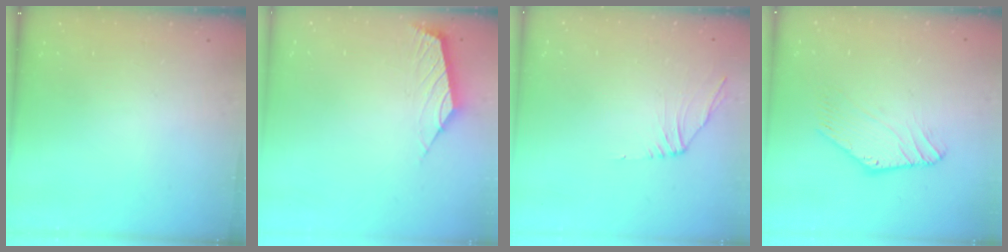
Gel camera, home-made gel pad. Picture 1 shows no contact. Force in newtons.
{"total": 2.3, "press": 2.2, "slide": 0.4}
{"total": 2.3, "press": 2.3, "slide": 0.6}
{"total": 0.0}